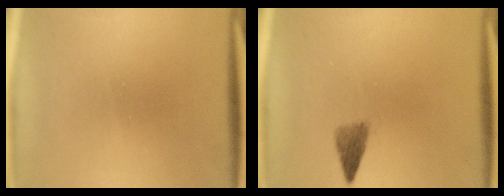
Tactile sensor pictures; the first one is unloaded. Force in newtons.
{"total": 2.2}